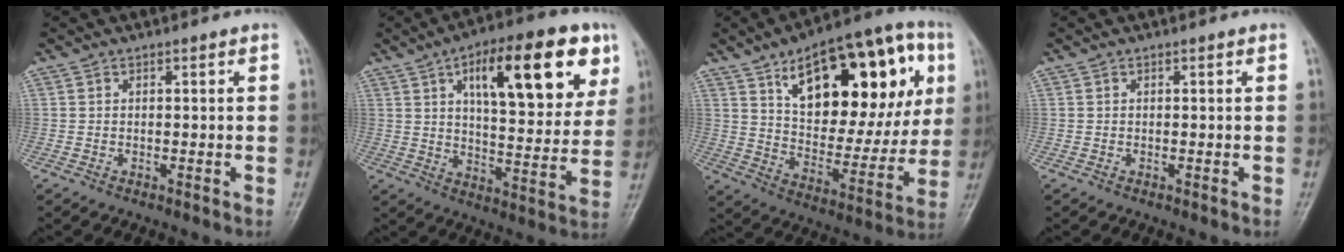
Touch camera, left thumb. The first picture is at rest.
{"total": 22.4, "force": [9.7, 9.1, 18.1], "torque": [-0.218, -0.016, 0.142]}
{"total": 28.6, "force": [10.9, 13.7, 22.6], "torque": [-0.279, -0.002, 0.168]}
{"total": 0.0}